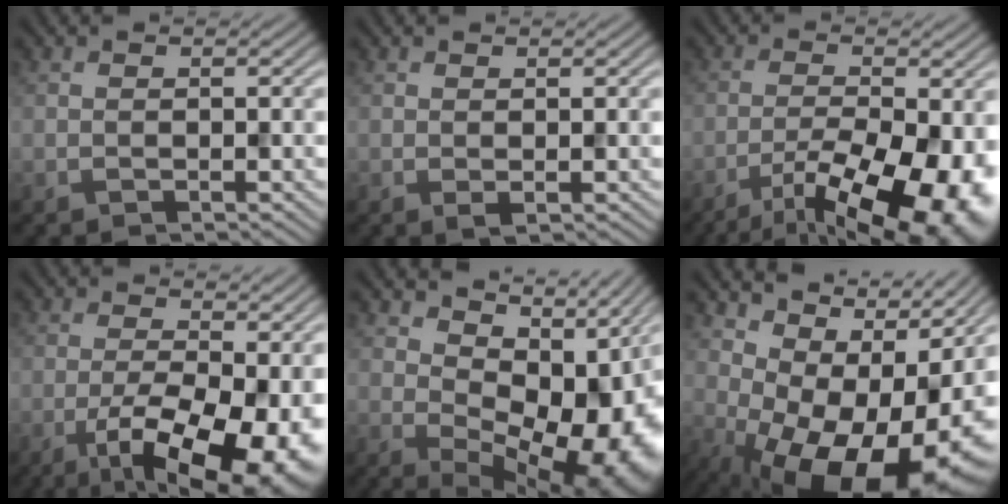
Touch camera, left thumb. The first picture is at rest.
{"total": 0.6, "force": [0.2, 0.2, 0.5], "torque": [-0.010, -0.004, 0.006]}
{"total": 12.9, "force": [-7.1, 3.8, 10.2], "torque": [-0.173, -0.017, -0.106]}
{"total": 13.2, "force": [-4.8, 5.0, 11.2], "torque": [-0.169, -0.014, -0.074]}
{"total": 13.4, "force": [2.8, 8.2, 10.3], "torque": [-0.144, -0.010, 0.058]}
{"total": 15.7, "force": [-1.3, 8.7, 13.0], "torque": [-0.149, -0.027, 0.010]}